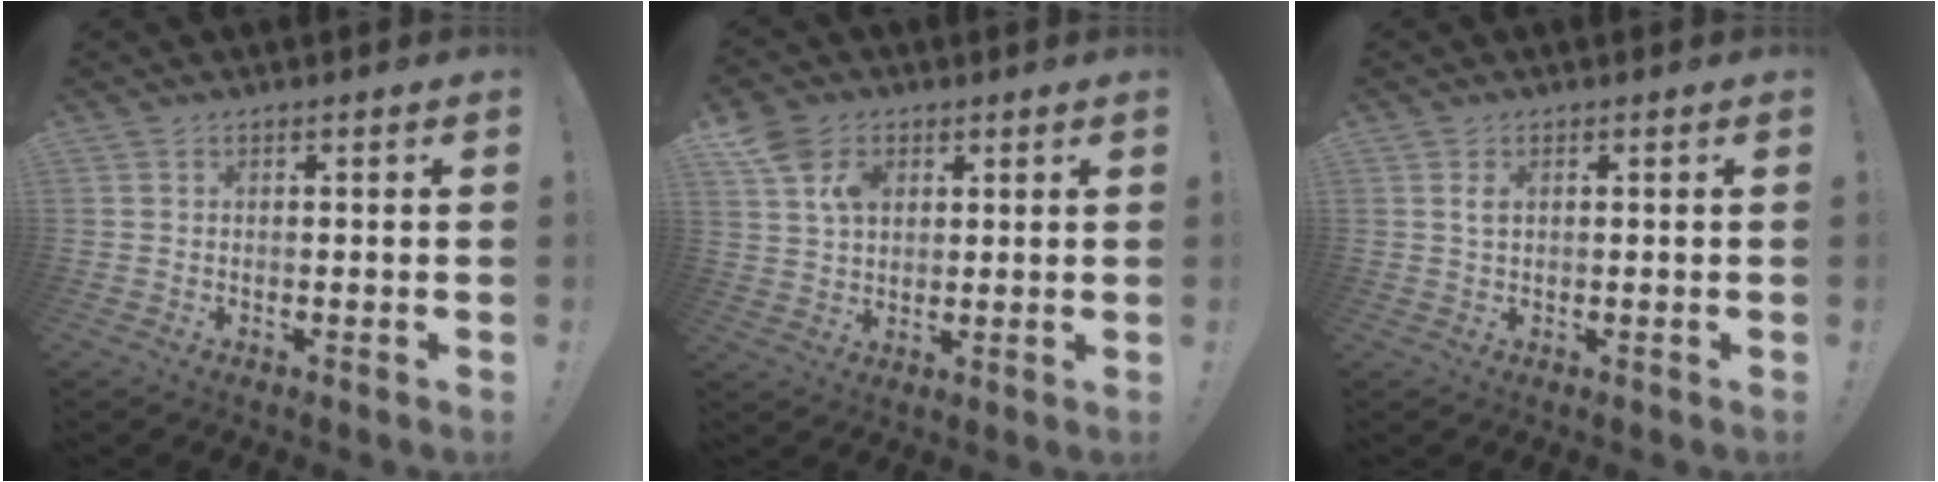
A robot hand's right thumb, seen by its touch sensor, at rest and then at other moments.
{"total": 10.1, "force": [4.6, 7.2, 5.5], "torque": [-0.093, -0.011, 0.088]}
{"total": 1.8, "force": [0.7, 0.8, 1.4], "torque": [-0.022, -0.001, 0.011]}